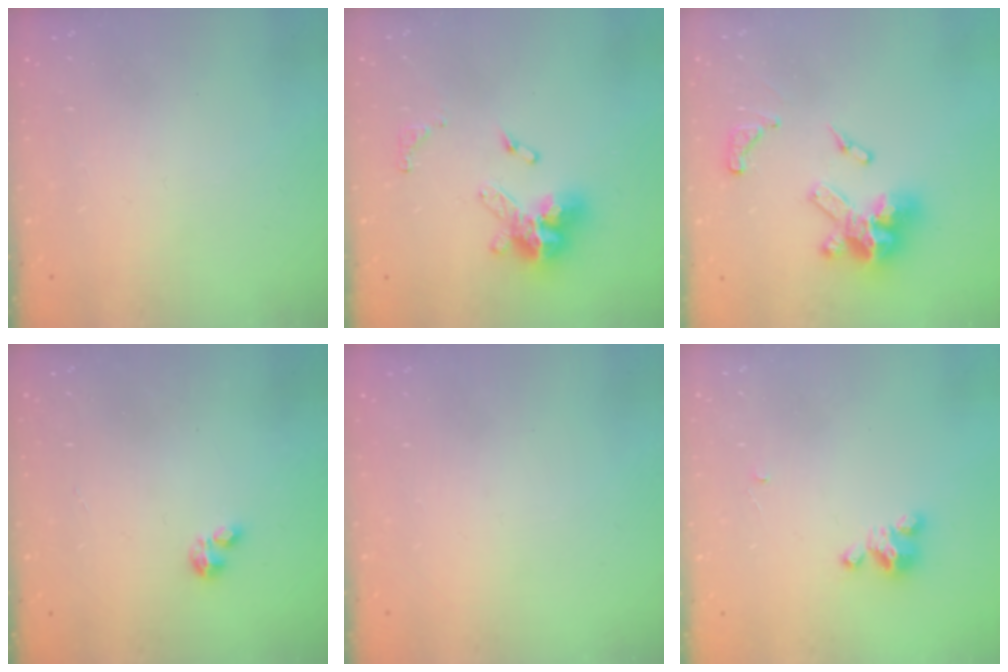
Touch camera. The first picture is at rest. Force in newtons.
{"total": 13.4, "press": 13.4, "slide": 1.3}
{"total": 17.1, "press": 17.0, "slide": 2.0}
{"total": 0.7, "press": 0.6, "slide": 0.2}
{"total": 0.0}
{"total": 3.2, "press": 3.2, "slide": 0.3}